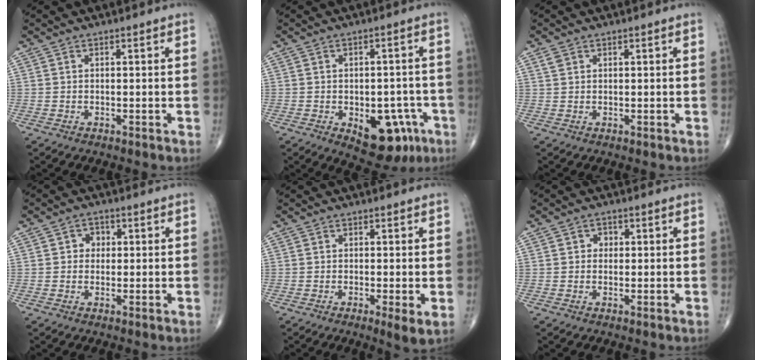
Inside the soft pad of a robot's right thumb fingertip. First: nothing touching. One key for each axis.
{"total": 12.0, "fx": -4.9, "fy": 6.9, "fz": 8.5, "tx": -0.073, "ty": 0.022, "tz": -0.052}
{"total": 1.2, "fx": 0.7, "fy": 0.9, "fz": 0.5, "tx": -0.007, "ty": 0.004, "tz": 0.016}
{"total": 2.8, "fx": 0.4, "fy": 2.5, "fz": 1.2, "tx": 0.004, "ty": 0.006, "tz": 0.000}
{"total": 3.0, "fx": -0.6, "fy": 0.5, "fz": 2.9, "tx": -0.055, "ty": -0.013, "tz": -0.015}
{"total": 1.8, "fx": 0.2, "fy": 1.6, "fz": 0.7, "tx": 0.003, "ty": 0.003, "tz": -0.001}